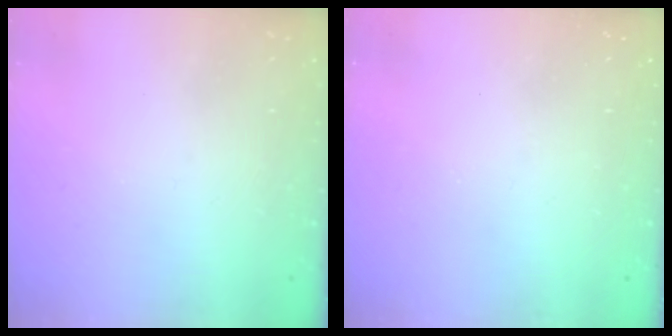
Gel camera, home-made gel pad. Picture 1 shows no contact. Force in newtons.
{"total": 0.0}